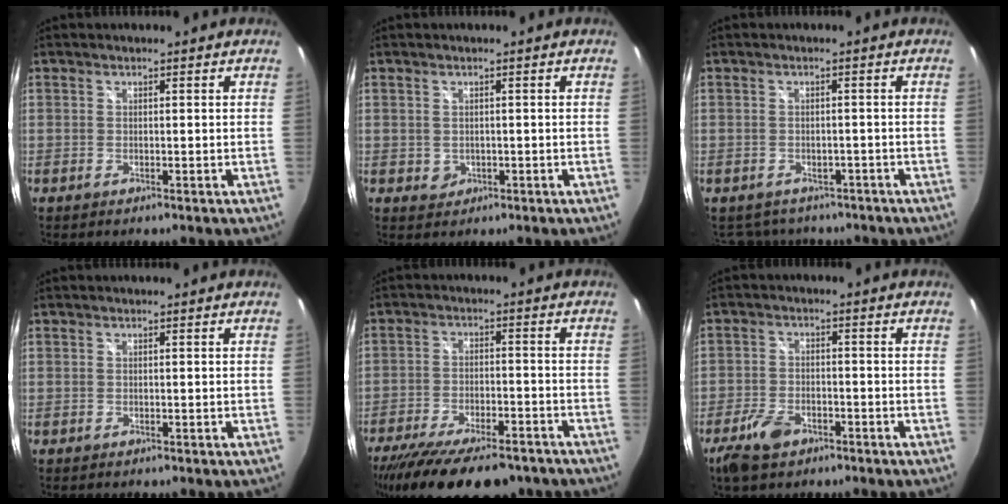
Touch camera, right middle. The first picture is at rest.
{"total": 1.7, "force": [-0.2, 1.6, 0.6], "torque": [-0.006, -0.001, -0.001]}
{"total": 7.0, "force": [-5.4, 4.1, 1.9], "torque": [-0.036, 0.007, -0.067]}
{"total": 0.0}
{"total": 20.2, "force": [-15.8, 6.5, 10.9], "torque": [-0.216, -0.041, -0.233]}
{"total": 9.2, "force": [-6.3, 3.6, 5.7], "torque": [-0.141, -0.010, -0.128]}